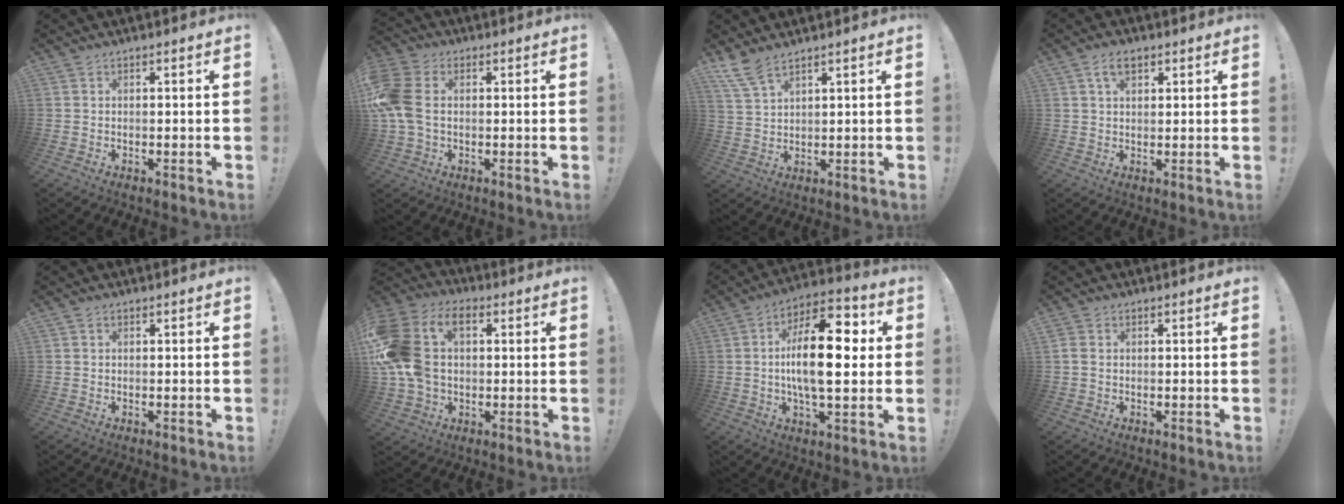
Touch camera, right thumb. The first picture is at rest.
{"total": 11.5, "force": [0.5, 8.1, 8.1], "torque": [-0.189, 0.005, 0.014]}
{"total": 6.4, "force": [5.1, 1.7, 3.4], "torque": [-0.075, -0.024, 0.098]}
{"total": 5.3, "force": [2.7, 2.9, 3.5], "torque": [-0.062, 0.002, 0.050]}
{"total": 0.5, "force": [0.2, 0.5, 0.1], "torque": [0.001, 0.000, 0.002]}
{"total": 19.6, "force": [3.7, 13.7, 13.5], "torque": [-0.279, 0.003, 0.072]}
{"total": 19.7, "force": [0.9, 8.4, 17.8], "torque": [-0.304, 0.004, 0.005]}
{"total": 2.0, "force": [0.2, 1.6, 1.1], "torque": [-0.025, 0.007, 0.005]}